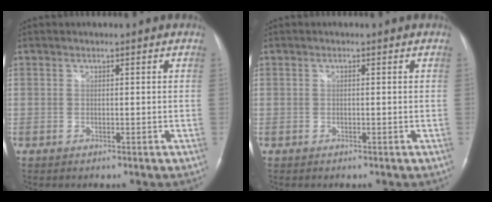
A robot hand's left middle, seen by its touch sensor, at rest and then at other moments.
{"total": 0.0}